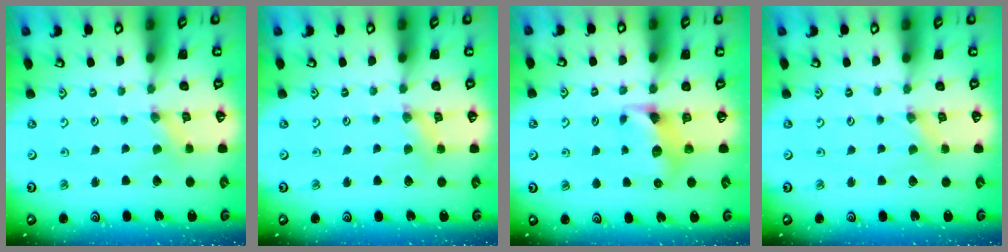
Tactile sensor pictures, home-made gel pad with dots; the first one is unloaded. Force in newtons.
{"total": 2.7, "press": 2.7, "slide": 0.3}
{"total": 7.0, "press": 7.0, "slide": 0.6}
{"total": 0.7, "press": 0.7, "slide": 0.2}